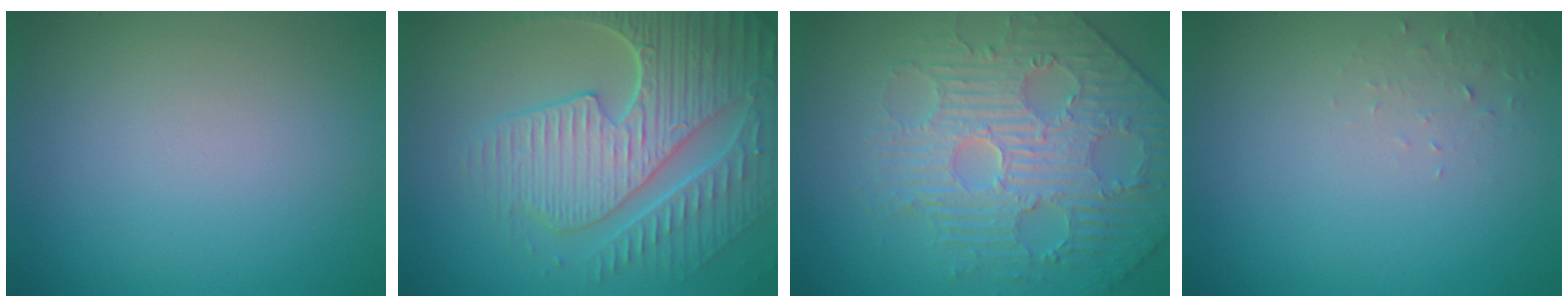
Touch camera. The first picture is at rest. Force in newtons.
{"total": 8.4, "press": 6.1, "slide": 5.8}
{"total": 4.7, "press": 4.7, "slide": 0.2}
{"total": 1.2, "press": 1.2, "slide": 0.1}